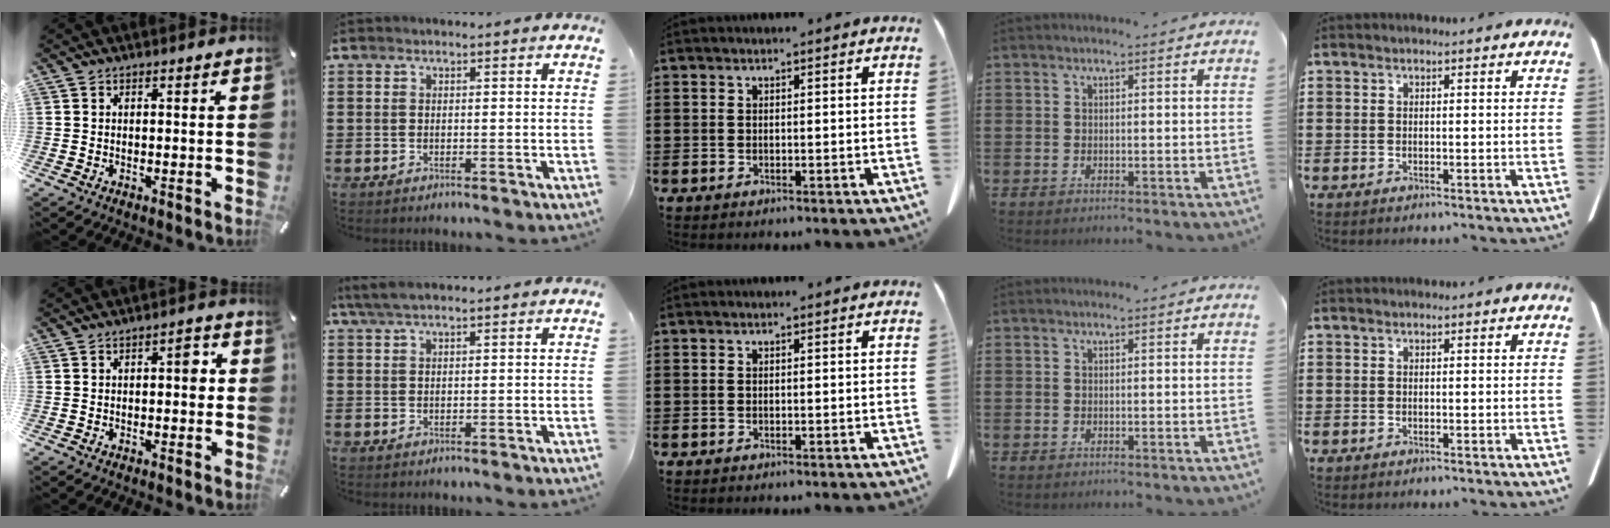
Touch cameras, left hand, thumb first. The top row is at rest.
{"thumb": {"total": 3.4, "force": [0.0, 1.6, 2.9], "torque": [-0.033, 0.004, -0.010]}, "index": {"total": 3.1, "force": [2.1, 0.5, 2.1], "torque": [-0.045, 0.003, 0.040]}}